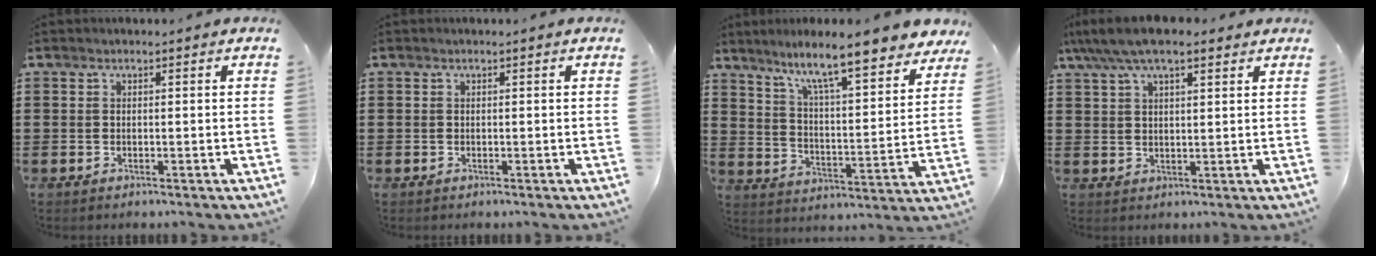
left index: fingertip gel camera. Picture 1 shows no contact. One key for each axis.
{"total": 0.0}
{"total": 9.1, "fx": 7.8, "fy": -0.2, "fz": 4.7, "tx": -0.104, "ty": -0.053, "tz": 0.124}
{"total": 6.5, "fx": 4.9, "fy": 2.3, "fz": 3.6, "tx": -0.084, "ty": -0.001, "tz": 0.088}